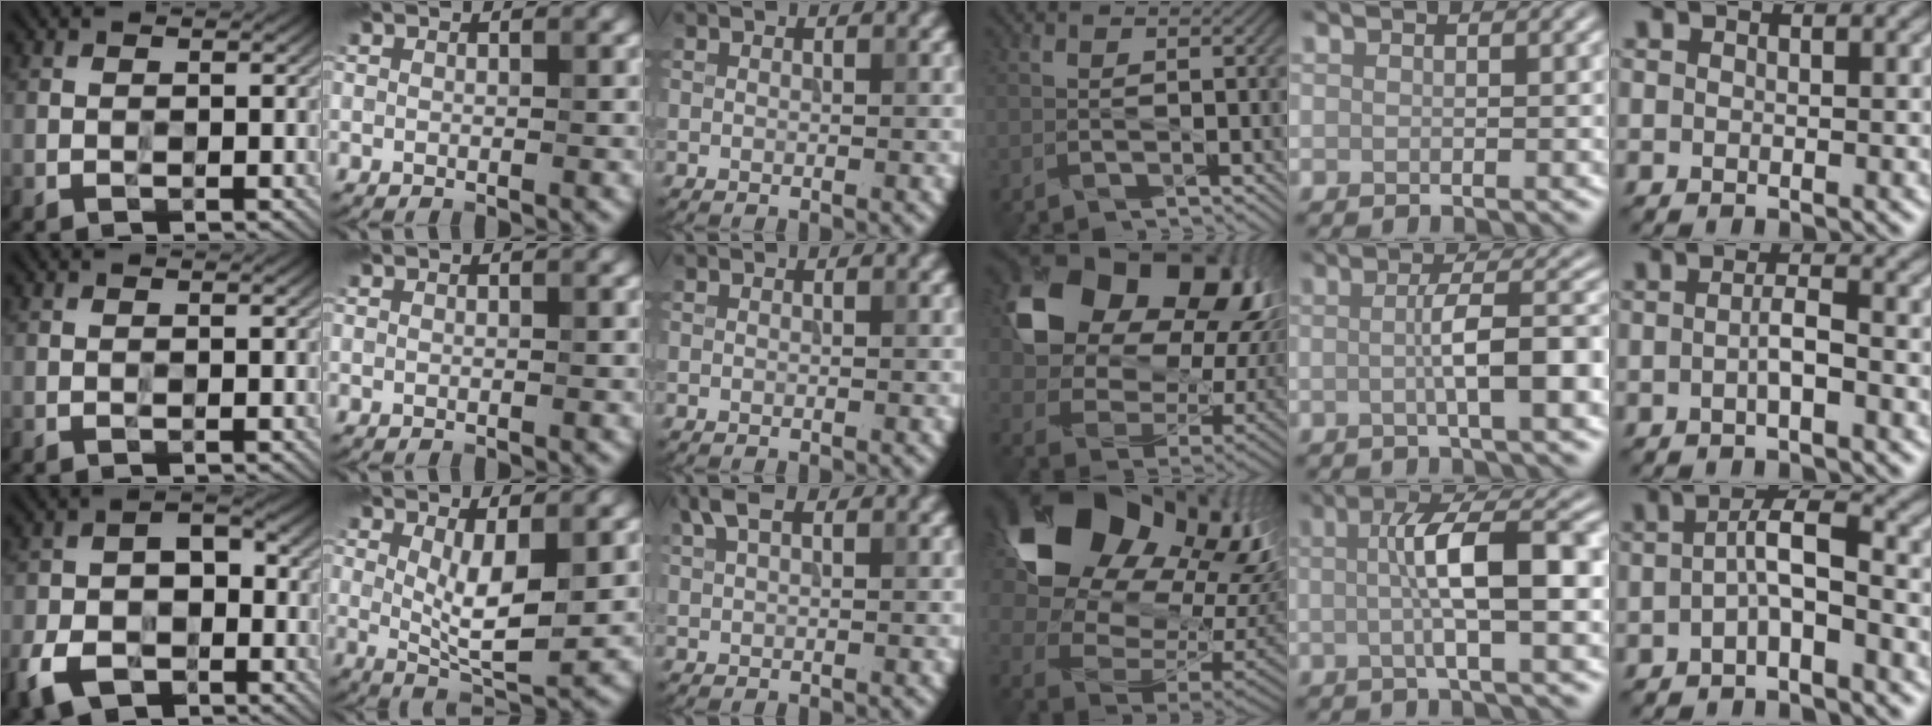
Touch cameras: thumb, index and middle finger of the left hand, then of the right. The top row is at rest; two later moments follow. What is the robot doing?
{"motion": "wipe", "object": "glasses"}